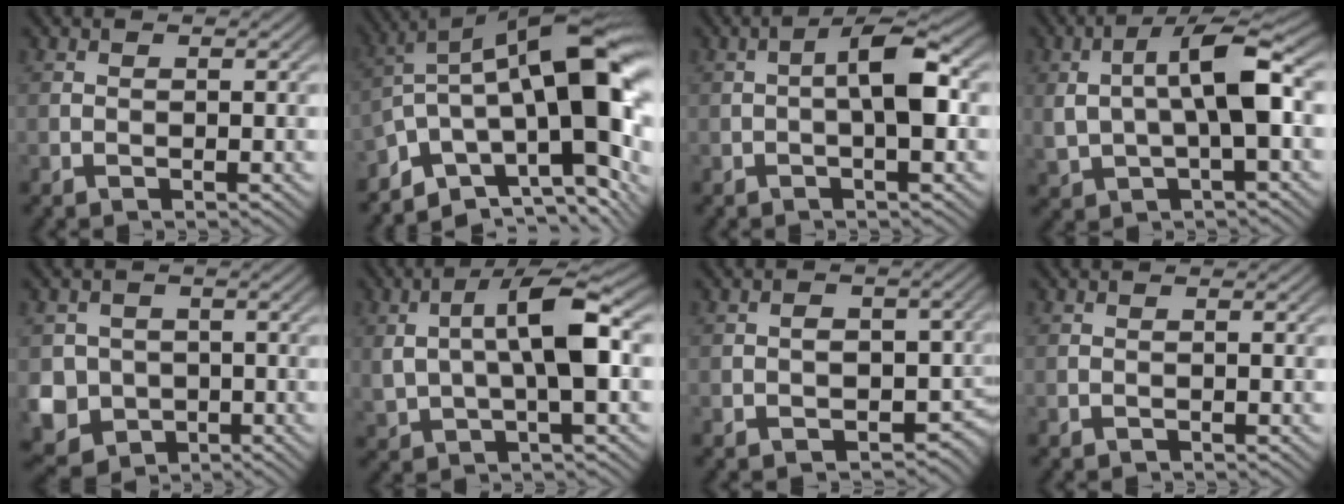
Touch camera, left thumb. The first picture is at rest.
{"total": 17.3, "force": [-1.7, 8.1, 15.2], "torque": [-0.238, 0.004, -0.032]}
{"total": 4.8, "force": [-0.4, 1.2, 4.6], "torque": [-0.078, 0.015, -0.015]}
{"total": 9.1, "force": [0.9, 3.8, 8.2], "torque": [-0.164, 0.009, 0.017]}
{"total": 6.8, "force": [-1.6, 6.3, 2.0], "torque": [-0.059, -0.023, -0.047]}
{"total": 8.9, "force": [1.3, 3.3, 8.1], "torque": [-0.161, 0.010, 0.021]}
{"total": 5.3, "force": [-1.5, 3.6, 3.5], "torque": [-0.046, -0.014, -0.022]}
{"total": 0.0}